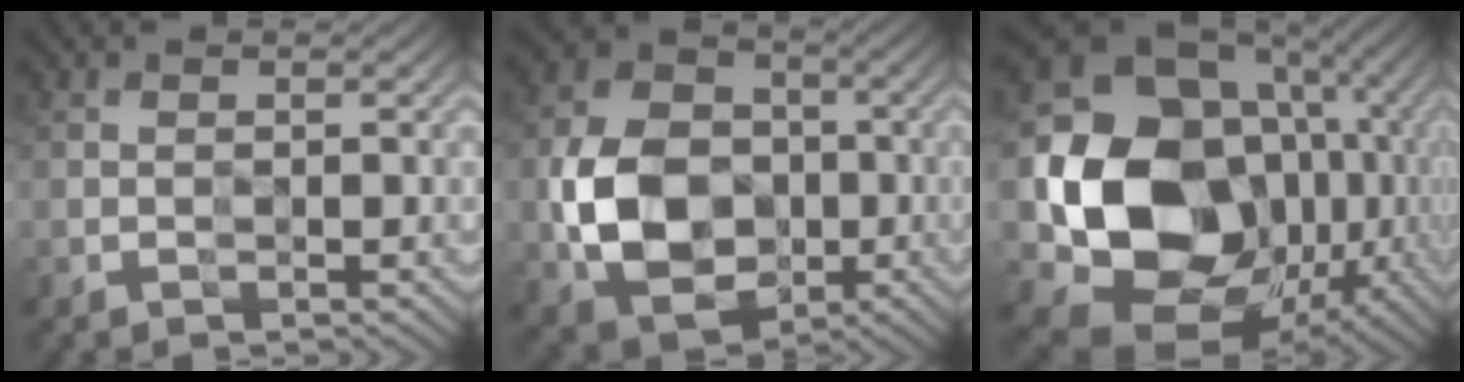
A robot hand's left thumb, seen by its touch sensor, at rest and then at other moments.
{"total": 11.1, "force": [-2.0, 8.7, 6.7], "torque": [-0.150, -0.010, -0.036]}
{"total": 21.6, "force": [-1.4, 18.5, 11.1], "torque": [-0.264, -0.072, 0.016]}